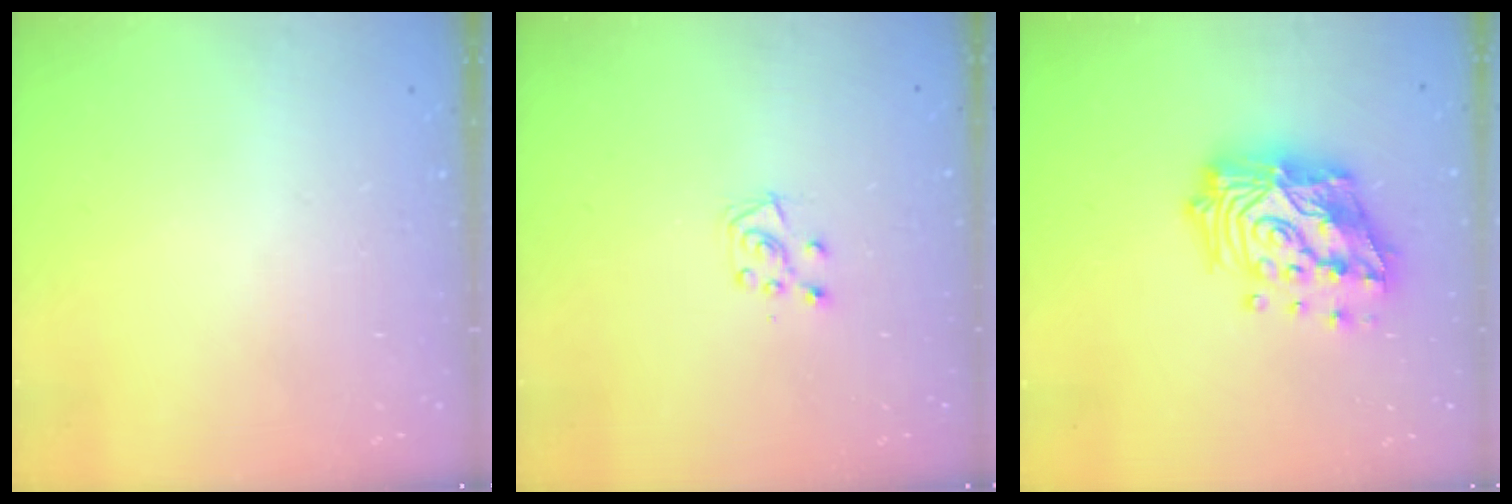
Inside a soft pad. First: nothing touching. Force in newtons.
{"total": 7.0, "press": 6.9, "slide": 0.6}
{"total": 25.6, "press": 25.5, "slide": 2.2}